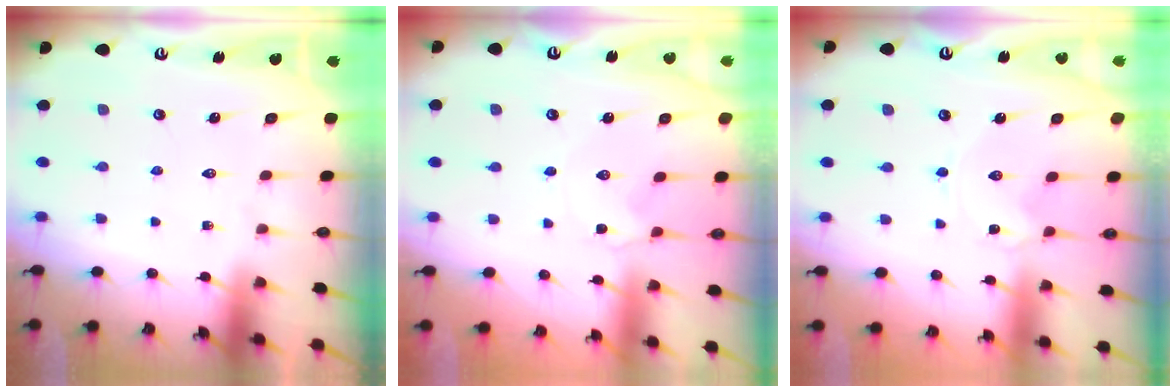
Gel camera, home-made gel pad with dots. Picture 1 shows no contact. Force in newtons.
{"total": 0.8, "press": 0.7, "slide": 0.2}
{"total": 1.1, "press": 1.0, "slide": 0.2}